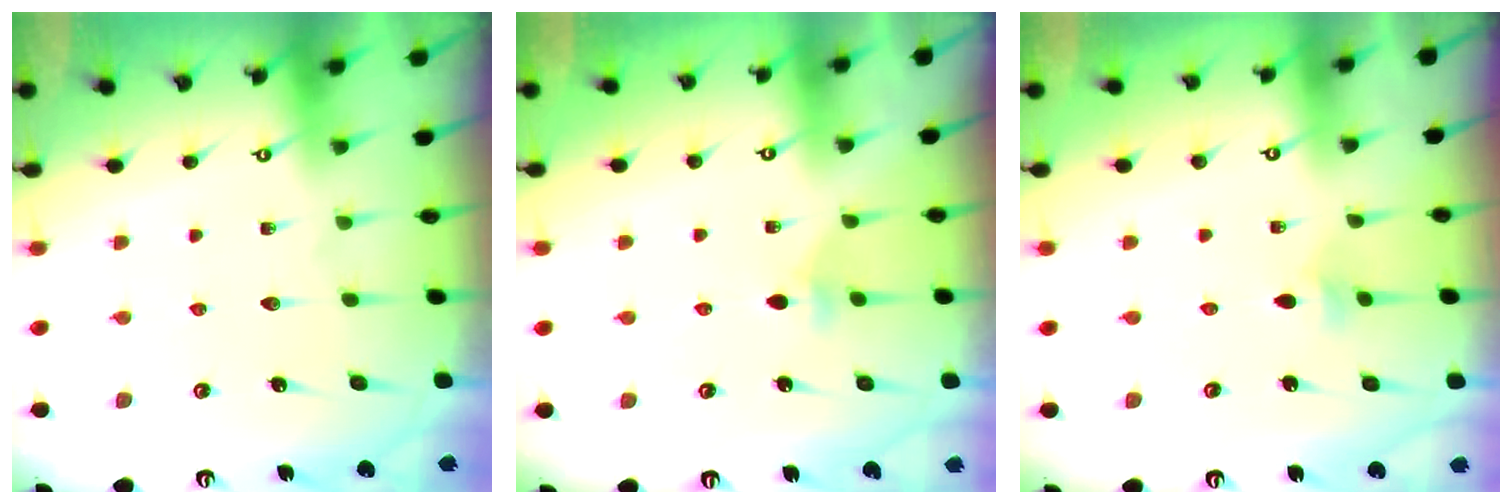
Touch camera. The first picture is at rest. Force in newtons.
{"total": 4.2, "press": 4.1, "slide": 0.8}
{"total": 2.1, "press": 2.1, "slide": 0.5}